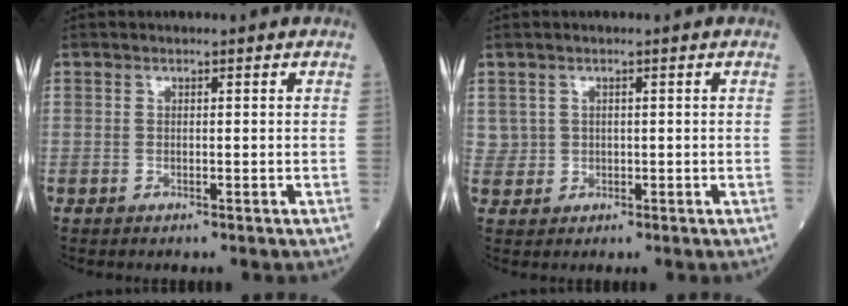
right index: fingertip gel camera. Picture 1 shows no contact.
{"total": 2.1, "force": [0.7, 2.0, 0.2], "torque": [0.005, 0.005, 0.014]}